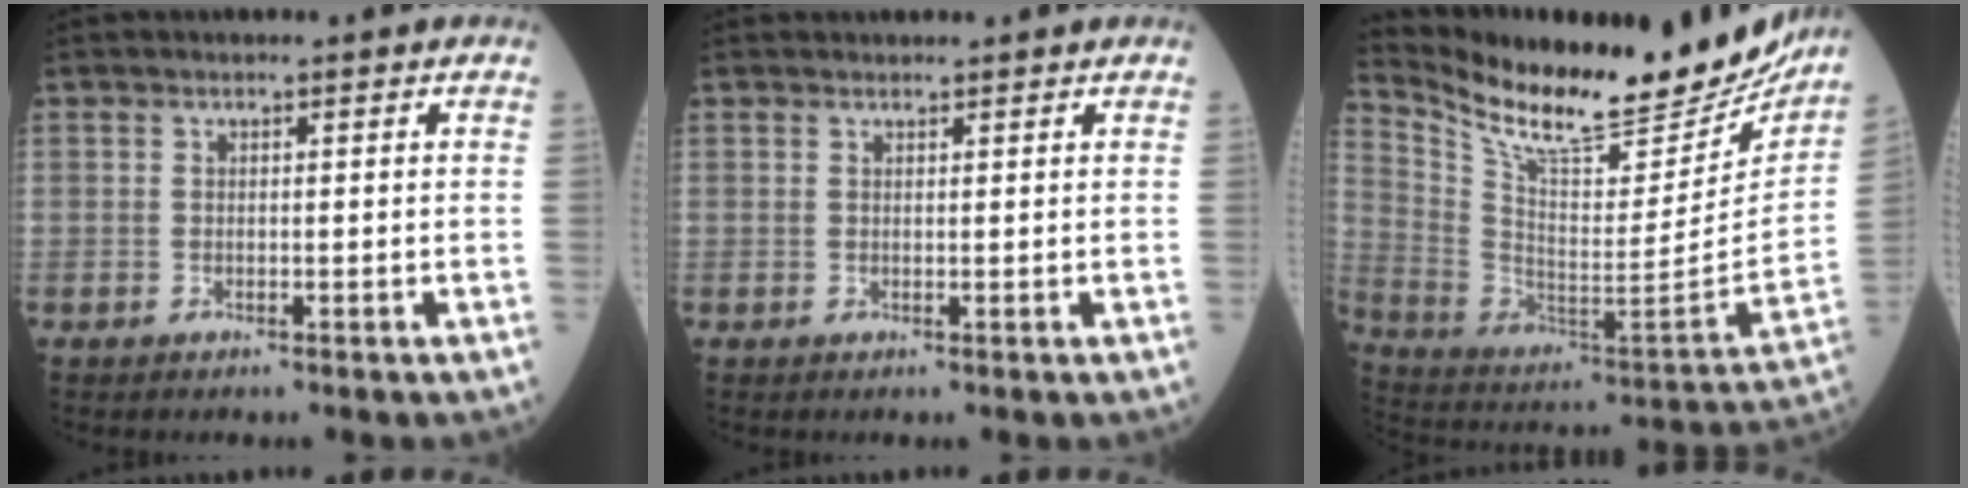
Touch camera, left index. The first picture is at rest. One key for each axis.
{"total": 2.2, "fx": 2.2, "fy": 0.2, "fz": 0.4, "tx": -0.006, "ty": 0.012, "tz": 0.028}
{"total": 26.7, "fx": 23.0, "fy": 6.0, "fz": 12.0, "tx": -0.214, "ty": -0.056, "tz": 0.344}